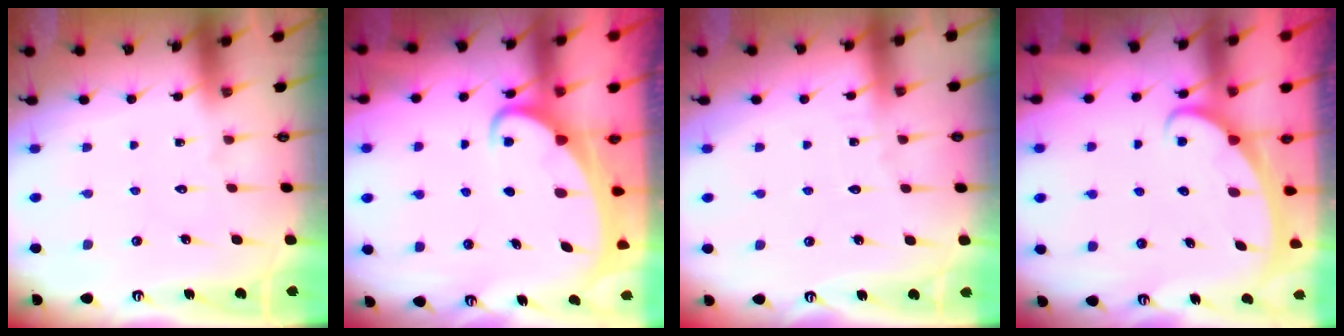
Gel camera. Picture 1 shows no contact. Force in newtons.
{"total": 3.0, "press": 2.9, "slide": 0.3}
{"total": 2.7, "press": 2.7, "slide": 0.2}
{"total": 2.4, "press": 2.4, "slide": 0.3}